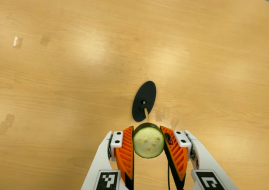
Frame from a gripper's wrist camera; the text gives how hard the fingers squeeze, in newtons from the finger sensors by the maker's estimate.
{"total": 8.7, "left": 7.7, "right": 9.6}